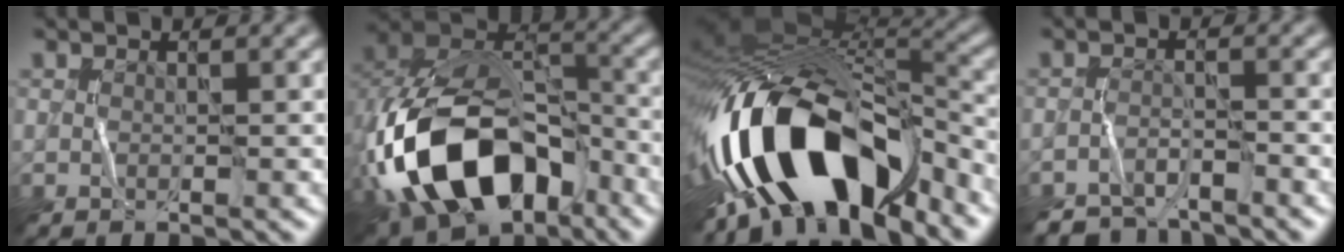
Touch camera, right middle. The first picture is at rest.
{"total": 15.7, "force": [-6.6, 9.2, 10.9], "torque": [-0.199, 0.008, -0.126]}
{"total": 16.1, "force": [-7.1, 7.7, 12.2], "torque": [-0.216, 0.005, -0.118]}
{"total": 3.4, "force": [-3.3, 0.6, 0.4], "torque": [-0.005, 0.000, -0.062]}